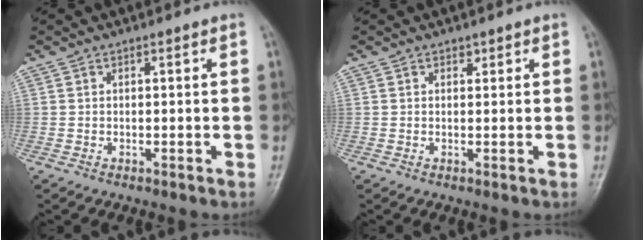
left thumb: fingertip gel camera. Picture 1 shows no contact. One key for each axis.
{"total": 0.9, "fx": 0.6, "fy": 0.7, "fz": 0.2, "tx": 0.006, "ty": -0.003, "tz": 0.007}